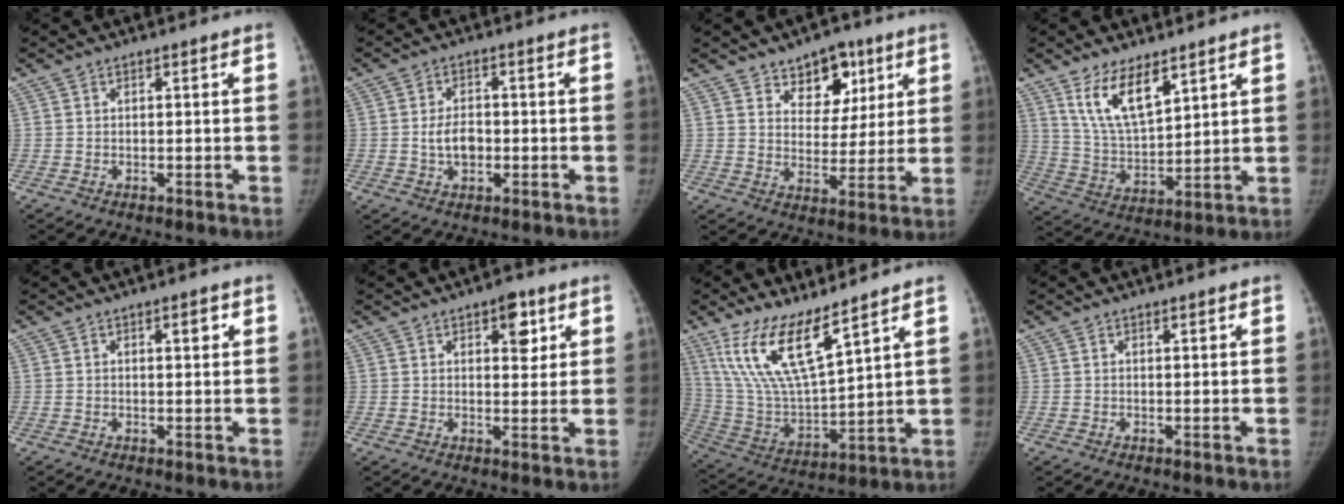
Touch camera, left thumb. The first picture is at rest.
{"total": 4.7, "force": [-0.7, 3.1, 3.5], "torque": [-0.055, 0.009, -0.012]}
{"total": 9.7, "force": [5.9, 6.5, 4.2], "torque": [-0.021, -0.029, 0.092]}
{"total": 11.1, "force": [6.9, 4.5, 7.4], "torque": [-0.121, -0.040, 0.143]}
{"total": 2.3, "force": [0.9, 0.9, 2.0], "torque": [-0.021, -0.001, 0.012]}
{"total": 5.7, "force": [2.7, 3.0, 4.0], "torque": [-0.027, -0.010, 0.032]}
{"total": 15.6, "force": [10.2, 3.7, 11.1], "torque": [-0.212, -0.059, 0.217]}
{"total": 0.6, "force": [0.2, 0.2, 0.5], "torque": [-0.007, 0.000, 0.005]}